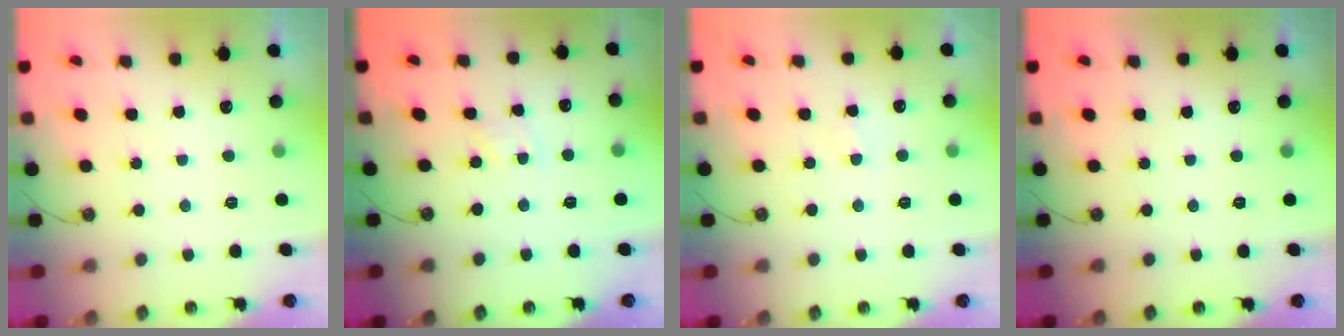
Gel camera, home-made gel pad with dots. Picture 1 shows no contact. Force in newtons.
{"total": 1.9, "press": 1.9, "slide": 0.4}
{"total": 3.0, "press": 3.0, "slide": 0.4}
{"total": 0.0}